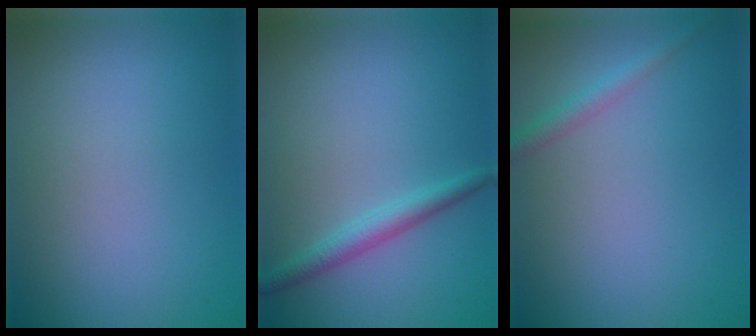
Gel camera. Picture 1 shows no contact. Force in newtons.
{"total": 2.2, "press": 2.2, "slide": 0.0}
{"total": 1.7, "press": 1.7, "slide": 0.1}